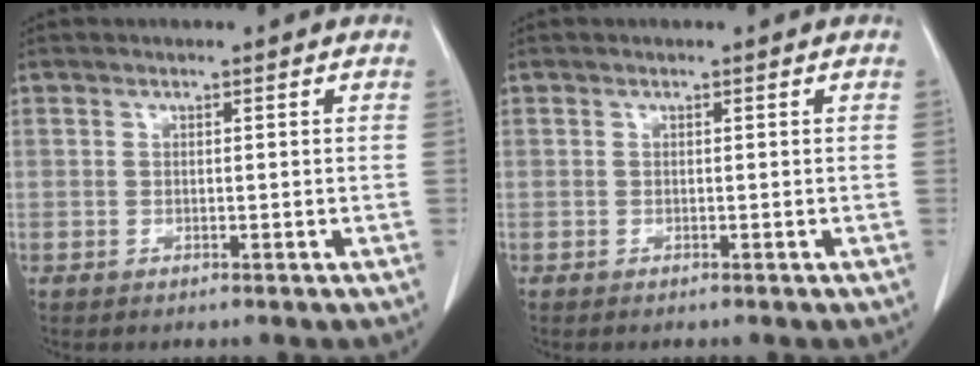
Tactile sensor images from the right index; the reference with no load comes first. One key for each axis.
{"total": 0.0}